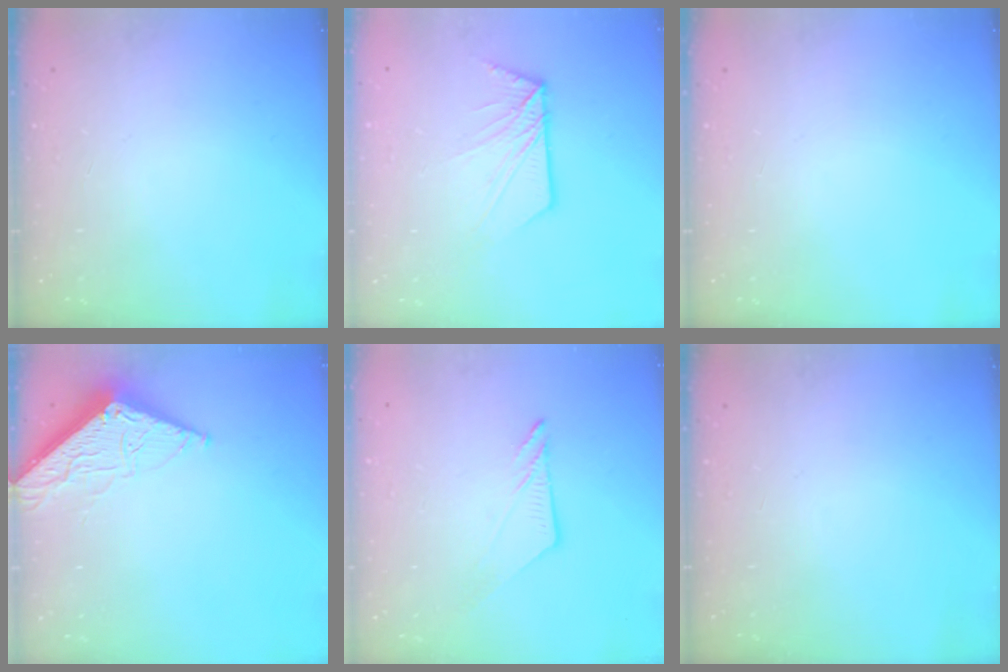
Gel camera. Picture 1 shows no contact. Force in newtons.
{"total": 10.2, "press": 10.1, "slide": 1.1}
{"total": 0.0}
{"total": 6.4, "press": 6.4, "slide": 0.8}
{"total": 7.6, "press": 7.6, "slide": 0.1}
{"total": 0.0}